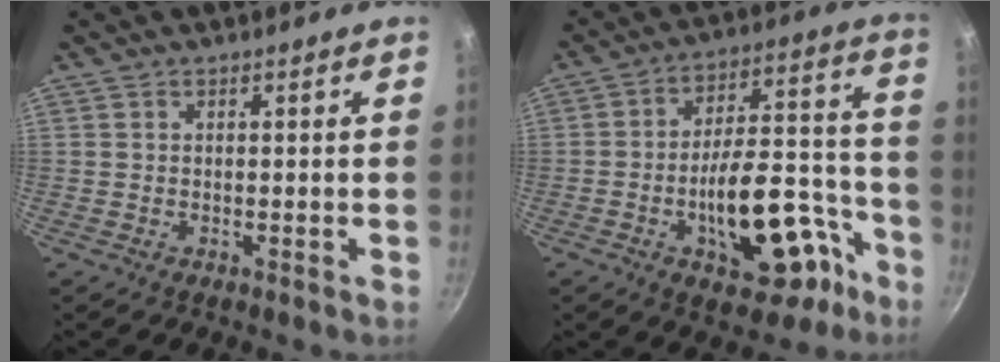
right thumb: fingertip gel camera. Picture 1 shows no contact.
{"total": 20.0, "force": [-8.6, 9.7, 15.2], "torque": [-0.172, 0.074, -0.114]}